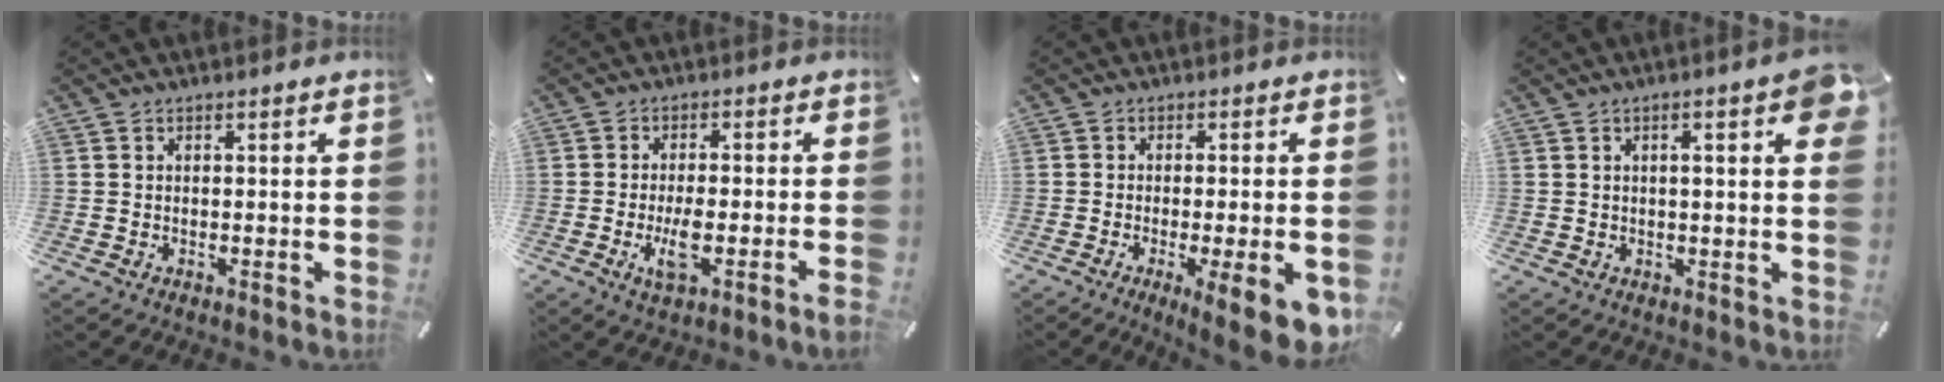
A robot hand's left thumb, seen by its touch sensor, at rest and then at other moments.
{"total": 6.5, "force": [-1.9, 1.5, 6.0], "torque": [-0.116, -0.008, -0.033]}
{"total": 9.5, "force": [-3.0, 1.4, 8.9], "torque": [-0.136, -0.003, -0.038]}
{"total": 6.8, "force": [2.3, 1.4, 6.3], "torque": [-0.092, -0.002, 0.035]}